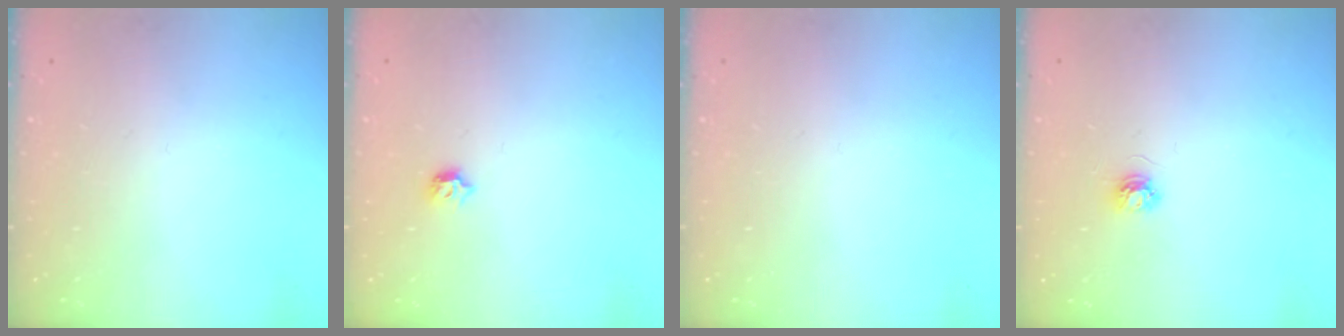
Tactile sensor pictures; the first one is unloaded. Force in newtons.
{"total": 4.8, "press": 4.7, "slide": 1.0}
{"total": 0.0}
{"total": 3.4, "press": 3.4, "slide": 0.4}